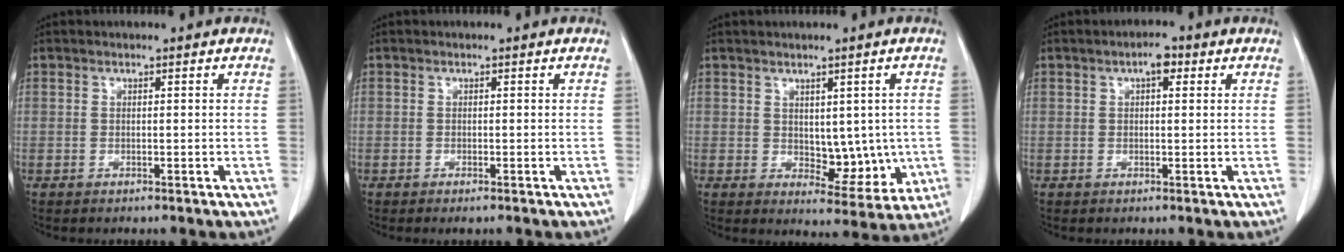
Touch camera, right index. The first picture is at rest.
{"total": 0.6, "force": [-0.4, -0.1, 0.4], "torque": [-0.008, -0.002, -0.005]}
{"total": 6.9, "force": [0.0, 4.1, 5.6], "torque": [-0.055, -0.006, 0.016]}
{"total": 2.6, "force": [1.1, 1.0, 2.1], "torque": [-0.035, 0.008, 0.015]}